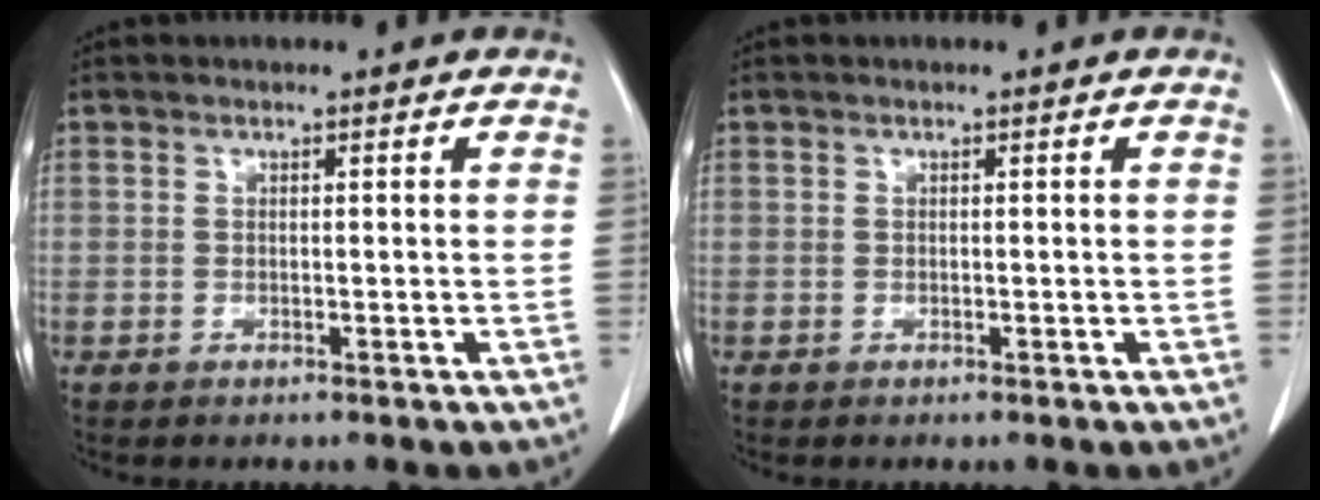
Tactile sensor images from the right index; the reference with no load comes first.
{"total": 0.0}